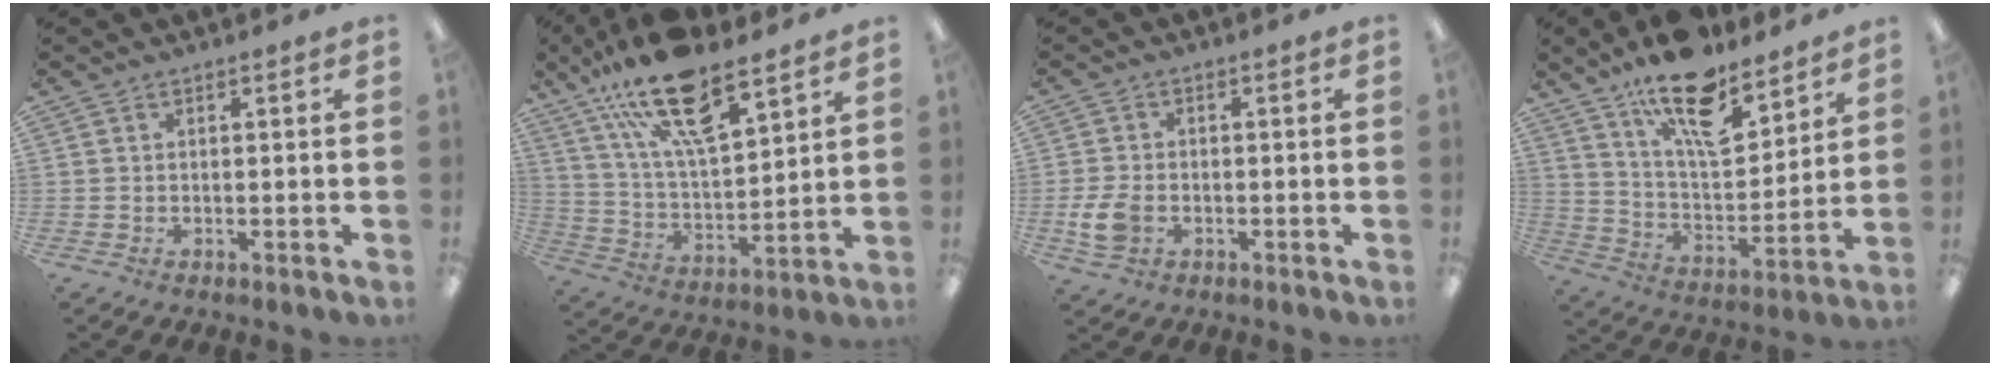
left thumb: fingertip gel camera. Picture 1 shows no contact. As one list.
[{"total": 20.5, "force": [13.7, 7.8, 13.2], "torque": [-0.229, -0.067, 0.238]}, {"total": 5.9, "force": [-1.7, 4.0, 4.0], "torque": [-0.097, 0.001, -0.033]}, {"total": 17.6, "force": [12.7, 7.0, 10.0], "torque": [-0.171, -0.072, 0.219]}]